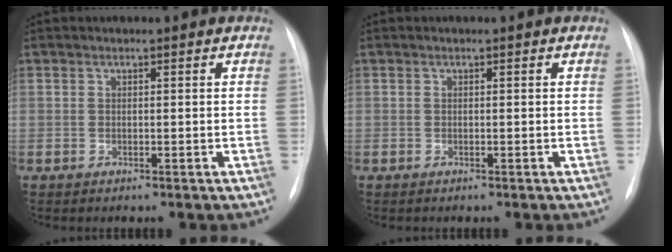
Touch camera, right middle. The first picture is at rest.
{"total": 0.0}